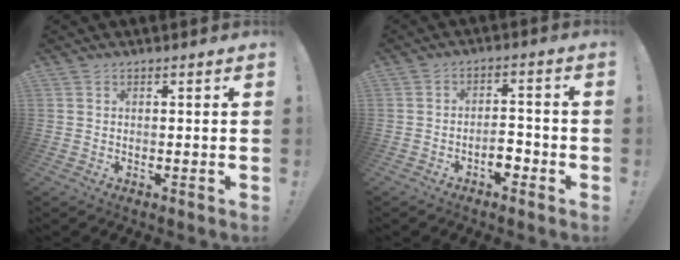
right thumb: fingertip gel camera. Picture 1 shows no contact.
{"total": 5.4, "force": [-2.9, 2.5, 3.8], "torque": [-0.055, 0.010, -0.049]}